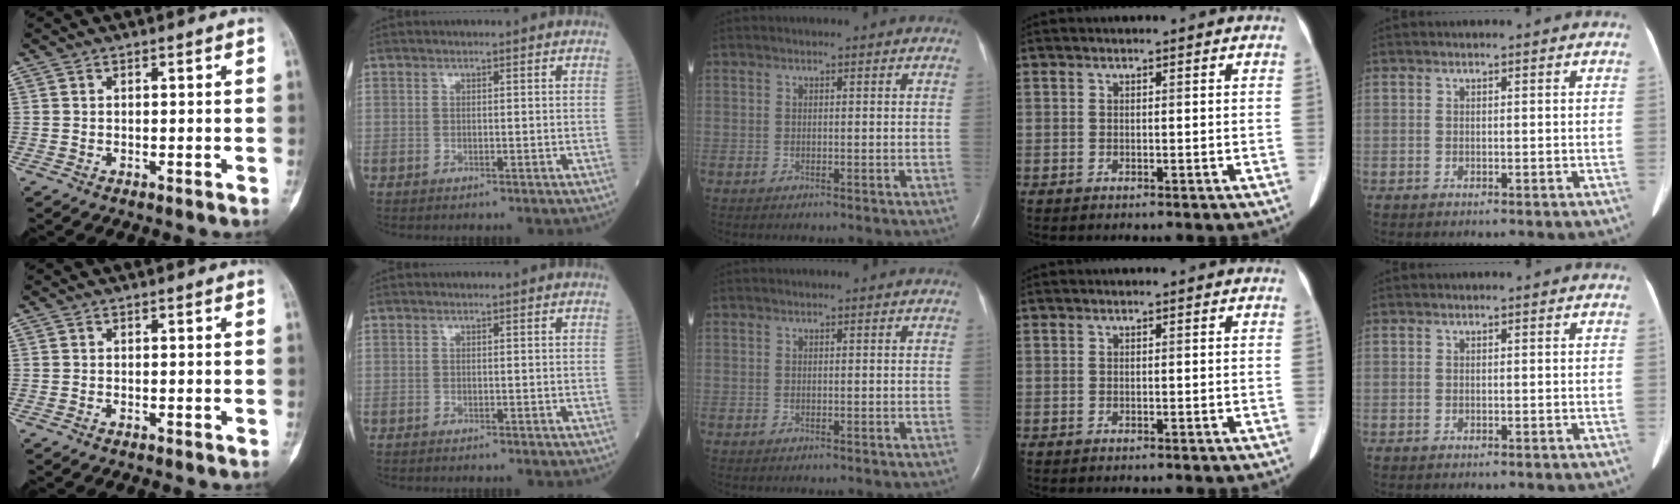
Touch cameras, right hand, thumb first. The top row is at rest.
{"index": {"total": 0.5, "force": [-0.5, 0.1, 0.1], "torque": [0.003, -0.001, -0.009]}}